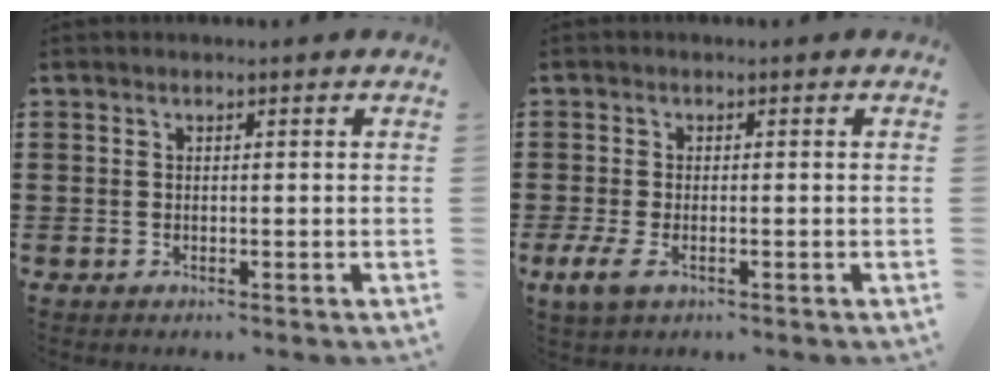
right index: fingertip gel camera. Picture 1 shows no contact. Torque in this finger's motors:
{"motor_torque": [1.52, 0.62, 0.15, 0.09]}